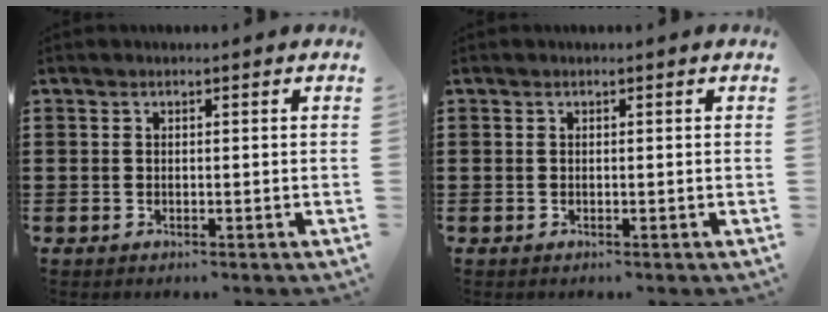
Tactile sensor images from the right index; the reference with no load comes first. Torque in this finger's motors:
{"motor_torque": [0.00, 0.00, 0.00, -0.01]}